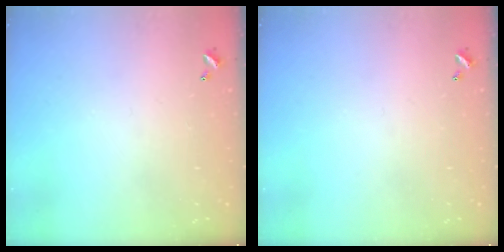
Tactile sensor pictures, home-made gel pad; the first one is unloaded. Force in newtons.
{"total": 0.0}